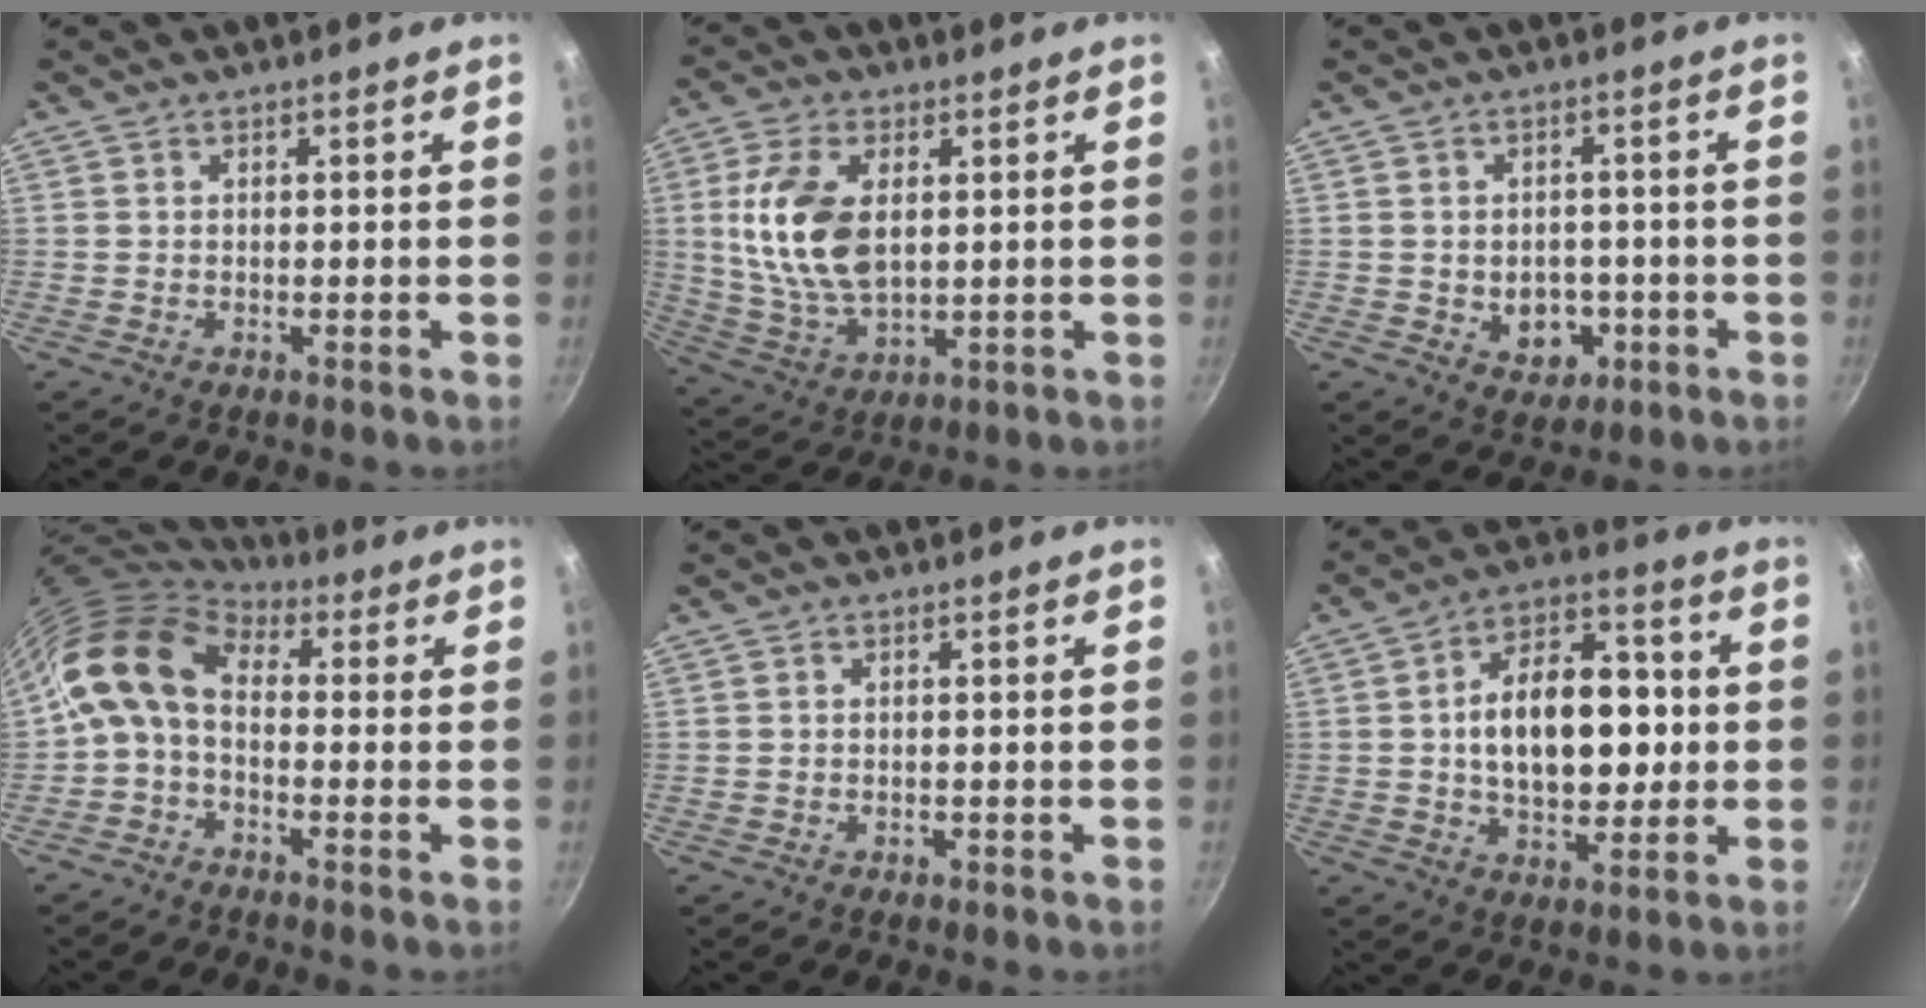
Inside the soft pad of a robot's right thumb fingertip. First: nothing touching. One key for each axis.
{"total": 14.9, "fx": 2.4, "fy": 8.3, "fz": 12.1, "tx": -0.242, "ty": -0.008, "tz": 0.053}
{"total": 6.1, "fx": -1.5, "fy": 4.8, "fz": 3.4, "tx": -0.015, "ty": 0.012, "tz": -0.013}
{"total": 11.1, "fx": -0.1, "fy": 7.1, "fz": 8.6, "tx": -0.159, "ty": 0.040, "tz": -0.022}
{"total": 0.6, "fx": -0.3, "fy": 0.4, "fz": 0.3, "tx": -0.004, "ty": 0.000, "tz": -0.005}
{"total": 17.1, "fx": 0.6, "fy": 10.2, "fz": 13.7, "tx": -0.179, "ty": 0.024, "tz": 0.008}